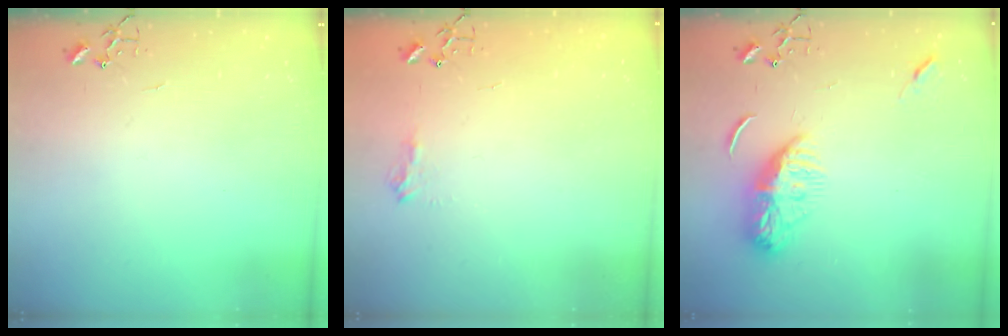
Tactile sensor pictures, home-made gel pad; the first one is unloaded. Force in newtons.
{"total": 8.4, "press": 8.4, "slide": 0.8}
{"total": 12.5, "press": 12.5, "slide": 1.1}